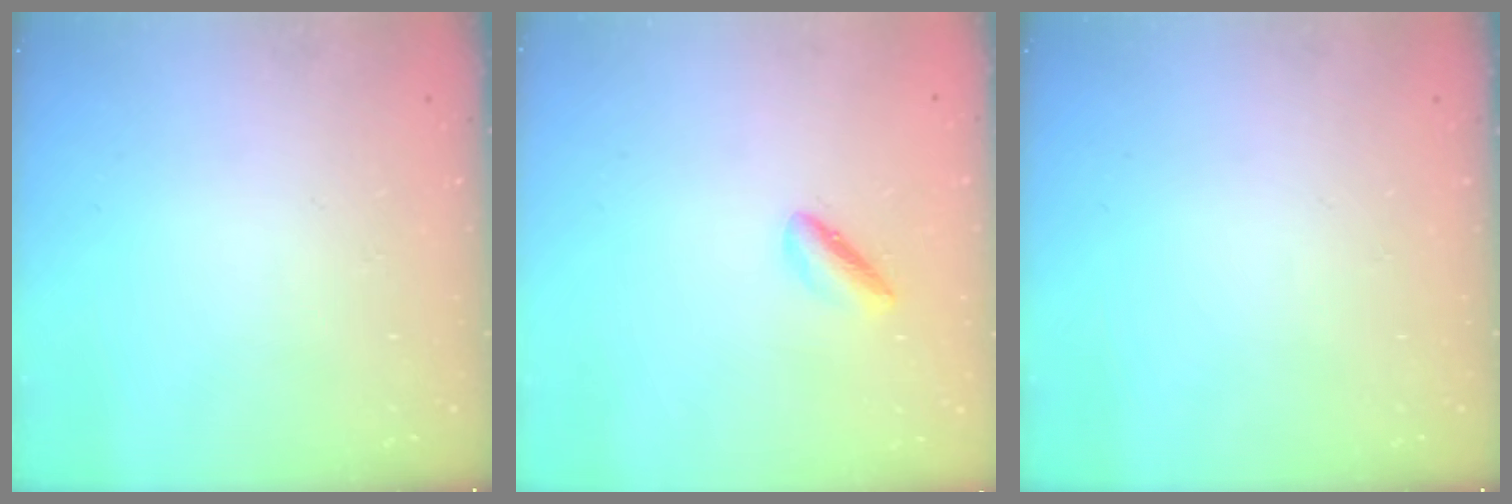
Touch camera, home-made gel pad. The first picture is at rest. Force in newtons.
{"total": 2.3, "press": 2.2, "slide": 0.4}
{"total": 0.0}